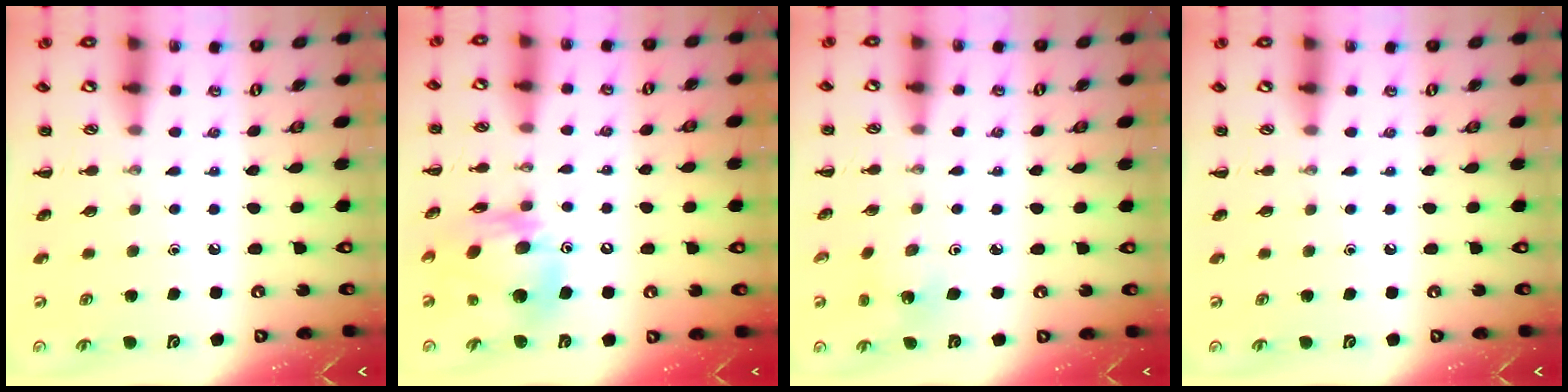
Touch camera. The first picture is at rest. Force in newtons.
{"total": 13.8, "press": 13.1, "slide": 4.3}
{"total": 2.3, "press": 2.2, "slide": 0.7}
{"total": 0.0}